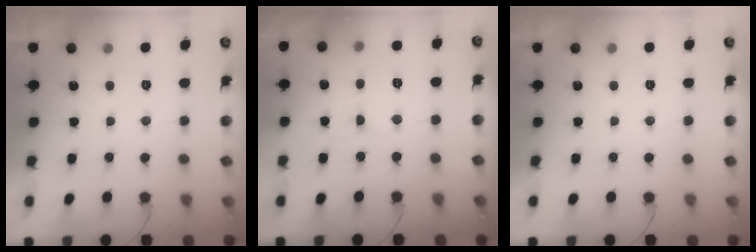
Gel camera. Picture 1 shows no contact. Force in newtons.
{"total": 3.3, "press": 3.3, "slide": 0.4}
{"total": 1.7, "press": 1.7, "slide": 0.1}